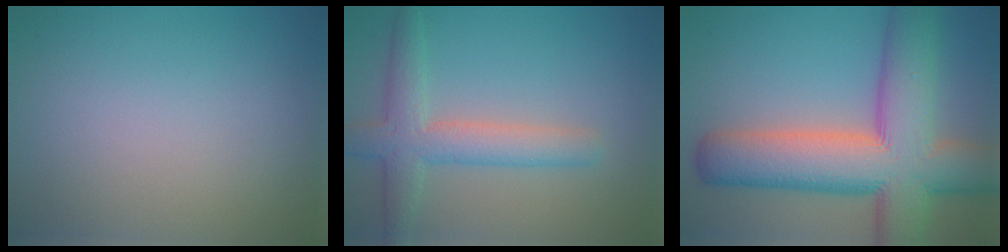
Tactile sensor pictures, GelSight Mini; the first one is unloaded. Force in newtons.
{"total": 4.5, "press": 4.5, "slide": 0.1}
{"total": 13.1, "press": 13.1, "slide": 0.7}